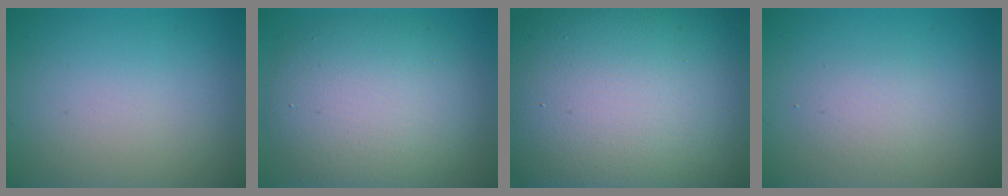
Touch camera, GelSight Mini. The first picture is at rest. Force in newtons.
{"total": 8.8, "press": 8.8, "slide": 0.6}
{"total": 22.1, "press": 22.1, "slide": 1.2}
{"total": 1.6, "press": 1.6, "slide": 0.1}